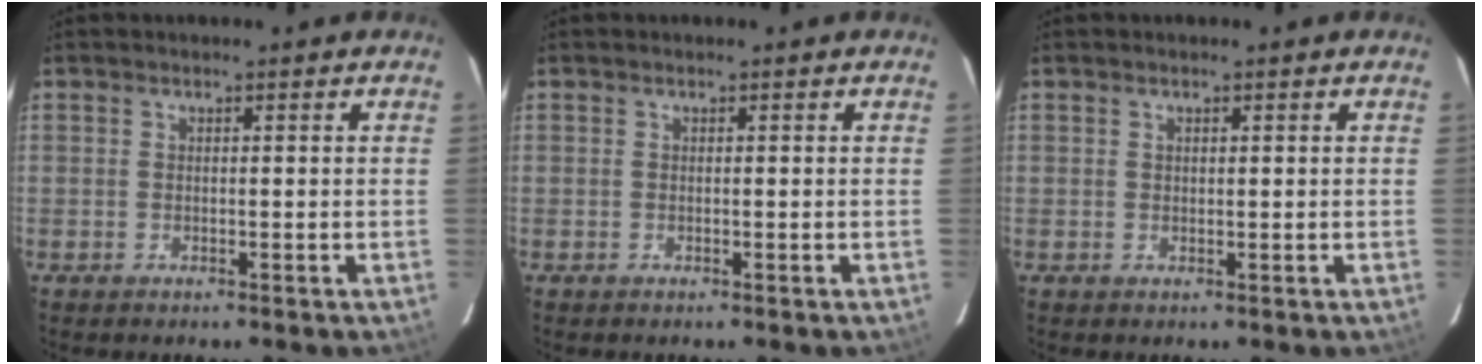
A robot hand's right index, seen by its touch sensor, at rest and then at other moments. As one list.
[{"total": 0.0}, {"total": 0.5, "force": [0.3, 0.3, 0.3], "torque": [-0.005, 0.002, 0.007]}]